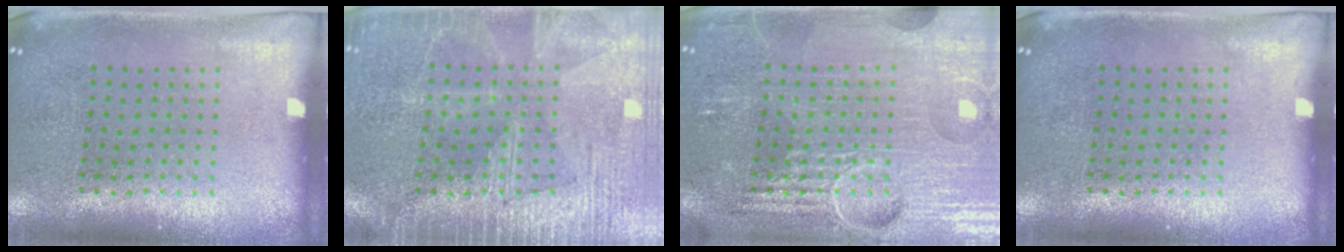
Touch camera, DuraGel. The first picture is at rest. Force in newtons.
{"total": 4.3, "press": 4.2, "slide": 0.5}
{"total": 7.1, "press": 7.1, "slide": 0.9}
{"total": 0.0}